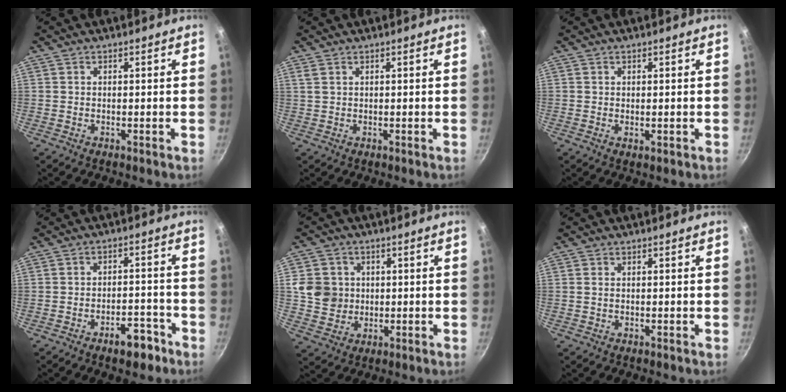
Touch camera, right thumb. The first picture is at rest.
{"total": 1.3, "force": [0.8, 0.7, 0.8], "torque": [-0.016, 0.001, 0.017]}
{"total": 0.7, "force": [0.1, 0.3, 0.7], "torque": [-0.010, -0.002, 0.001]}
{"total": 6.5, "force": [-4.1, 3.0, 4.0], "torque": [-0.036, 0.036, -0.051]}
{"total": 7.8, "force": [0.9, 7.3, 2.6], "torque": [-0.016, -0.003, 0.020]}
{"total": 0.8, "force": [0.1, 0.5, 0.6], "torque": [-0.011, 0.001, 0.002]}